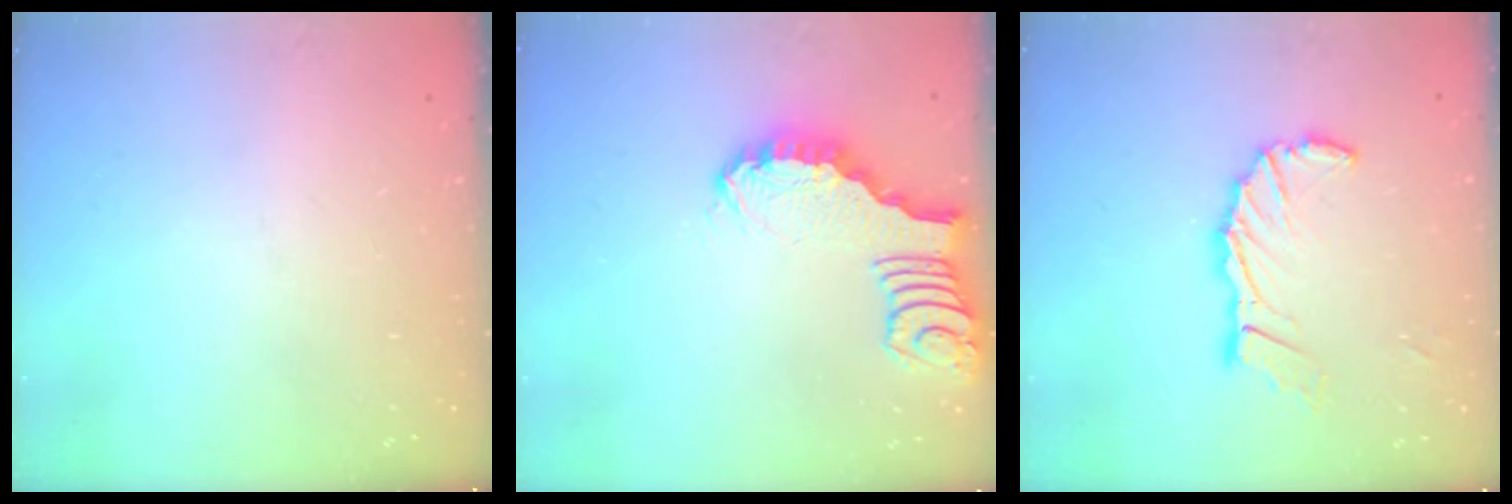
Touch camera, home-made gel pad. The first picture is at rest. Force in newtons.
{"total": 2.4, "press": 2.4, "slide": 0.2}
{"total": 11.6, "press": 11.6, "slide": 1.2}